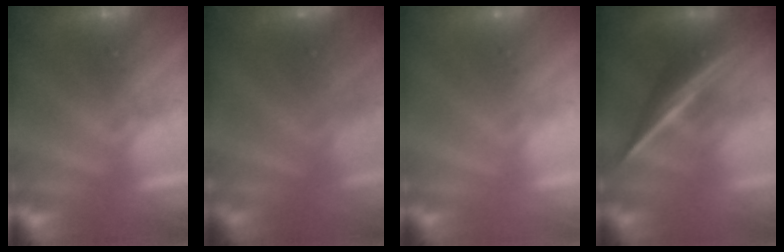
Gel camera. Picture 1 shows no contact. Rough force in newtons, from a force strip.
{"total": 2.6}
{"total": 2.9}
{"total": 2.7}